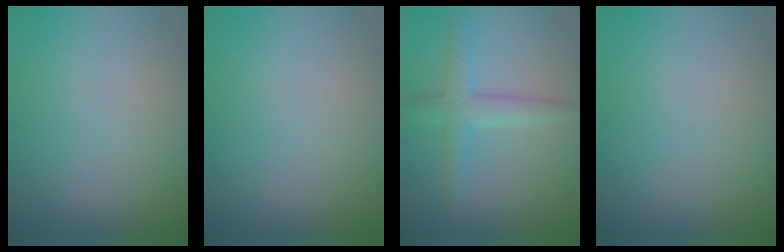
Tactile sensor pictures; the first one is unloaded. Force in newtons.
{"total": 0.0}
{"total": 3.0, "press": 3.0, "slide": 0.1}
{"total": 0.0}